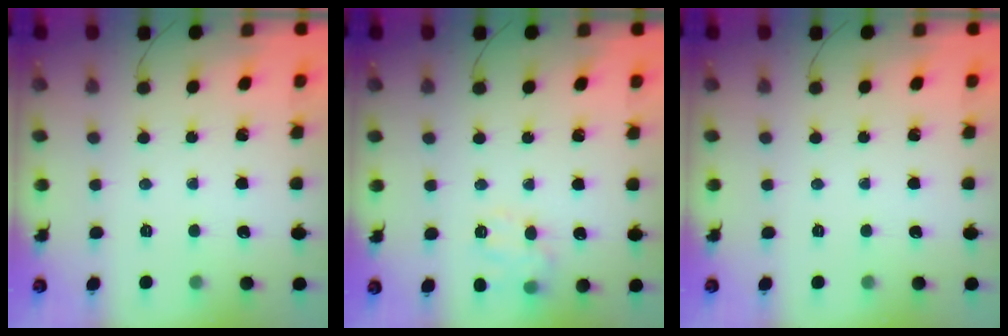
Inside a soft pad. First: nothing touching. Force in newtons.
{"total": 10.5, "press": 10.3, "slide": 2.0}
{"total": 0.0}